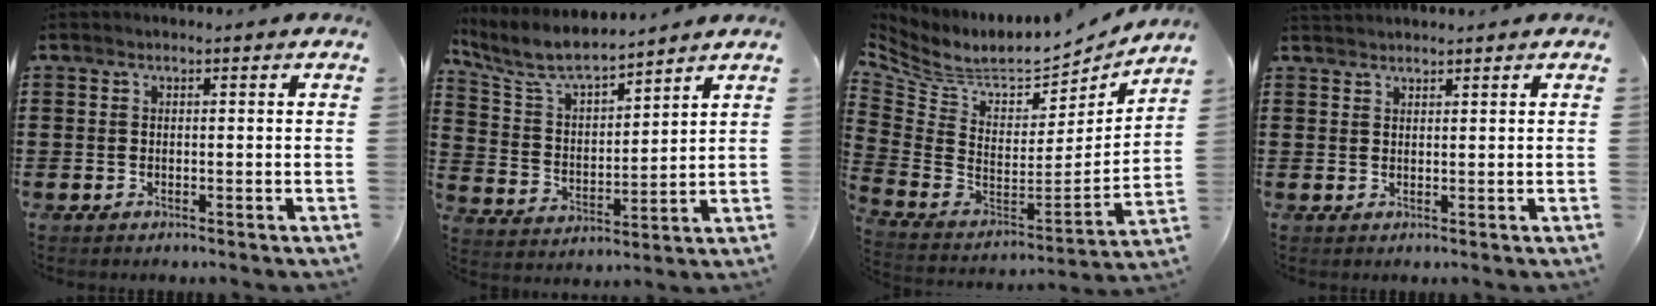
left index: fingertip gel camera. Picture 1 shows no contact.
{"total": 7.3, "force": [6.6, 1.0, 2.9], "torque": [-0.085, -0.033, 0.115]}
{"total": 6.3, "force": [5.5, 2.0, 2.6], "torque": [-0.084, -0.058, 0.091]}
{"total": 1.3, "force": [1.3, 0.1, 0.0], "torque": [-0.003, 0.001, 0.026]}